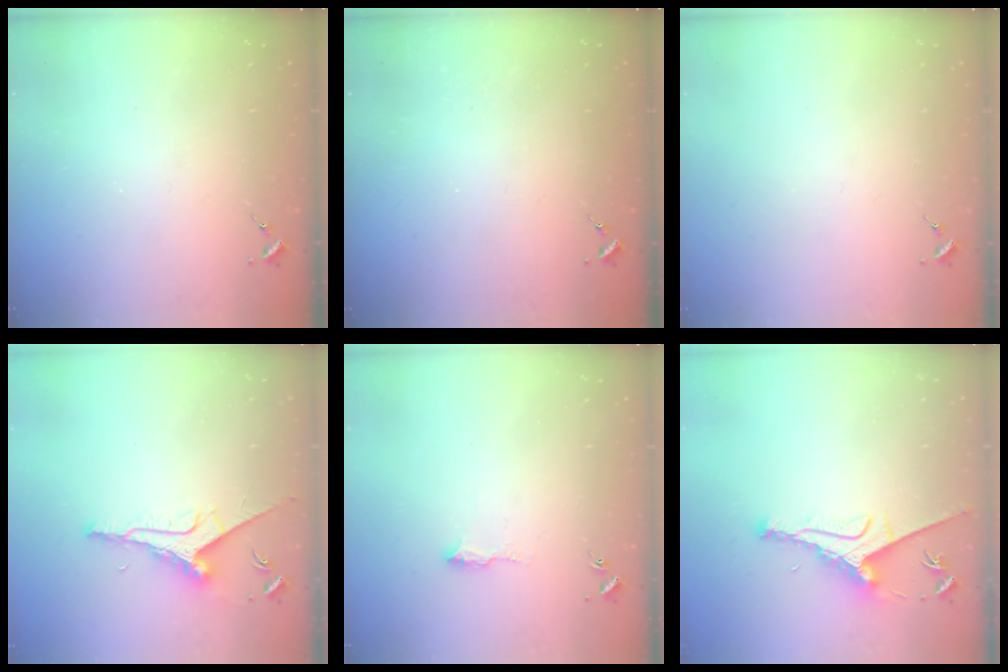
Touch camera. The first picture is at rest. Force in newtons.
{"total": 0.0}
{"total": 0.0}
{"total": 9.5, "press": 9.5, "slide": 0.8}
{"total": 8.0, "press": 8.0, "slide": 0.8}
{"total": 9.1, "press": 9.1, "slide": 0.9}